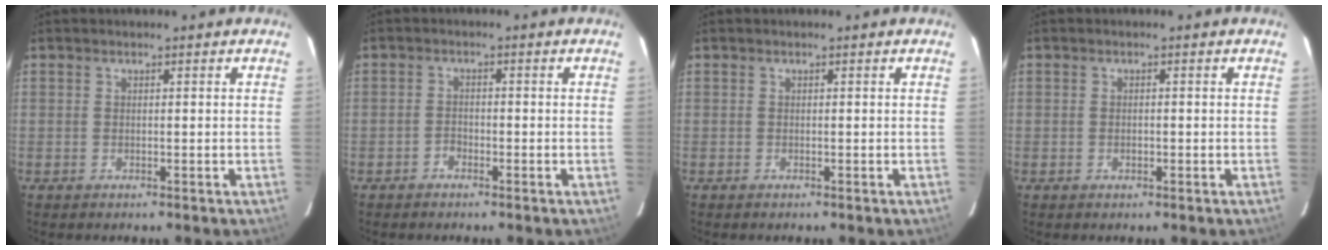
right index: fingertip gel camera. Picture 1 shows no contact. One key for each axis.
{"total": 1.5, "fx": -1.3, "fy": 0.7, "fz": 0.3, "tx": -0.006, "ty": 0.004, "tz": -0.023}
{"total": 0.0}
{"total": 1.0, "fx": -0.4, "fy": 0.7, "fz": 0.6, "tx": -0.011, "ty": 0.002, "tz": -0.005}